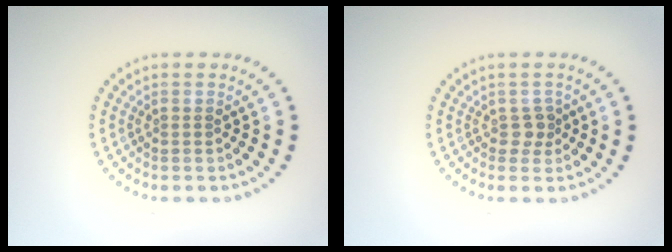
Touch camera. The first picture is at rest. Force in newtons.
{"total": 1.3, "press": 1.0, "slide": 0.8}